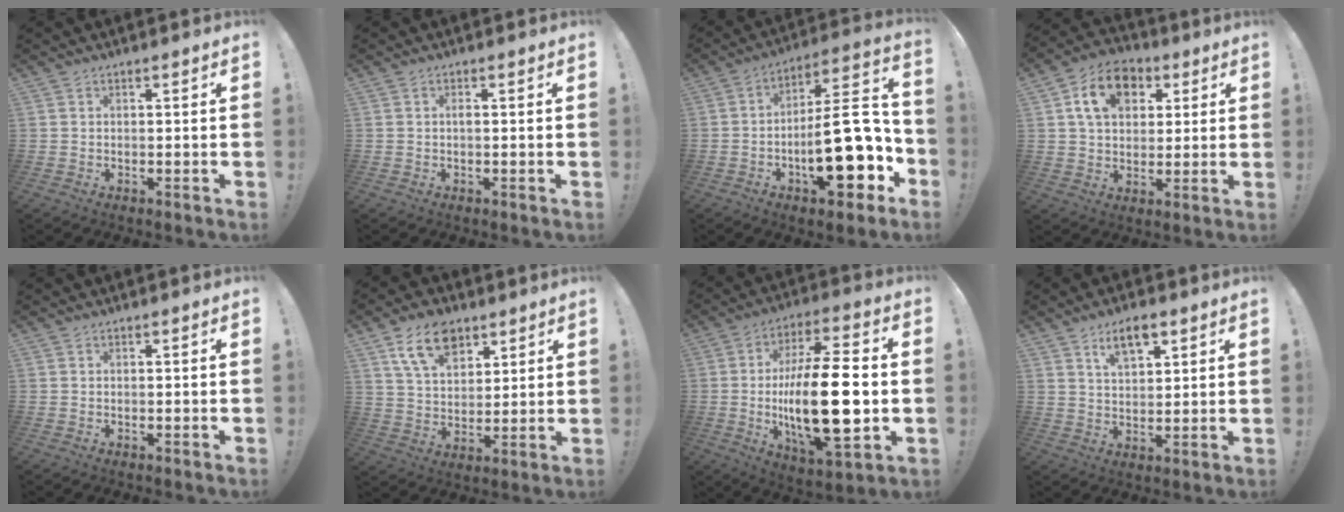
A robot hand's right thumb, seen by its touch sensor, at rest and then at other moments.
{"total": 0.7, "force": [-0.2, 0.1, 0.7], "torque": [-0.020, 0.004, -0.004]}
{"total": 23.8, "force": [-6.7, 9.2, 20.9], "torque": [-0.308, 0.049, -0.096]}
{"total": 12.9, "force": [4.9, 9.6, 7.0], "torque": [-0.104, -0.004, 0.095]}
{"total": 0.0}
{"total": 13.0, "force": [7.4, 8.1, 7.0], "torque": [-0.114, -0.024, 0.140]}
{"total": 24.0, "force": [-1.7, 8.6, 22.4], "torque": [-0.410, -0.006, -0.030]}
{"total": 7.5, "force": [4.5, 3.5, 4.8], "torque": [-0.080, -0.011, 0.080]}